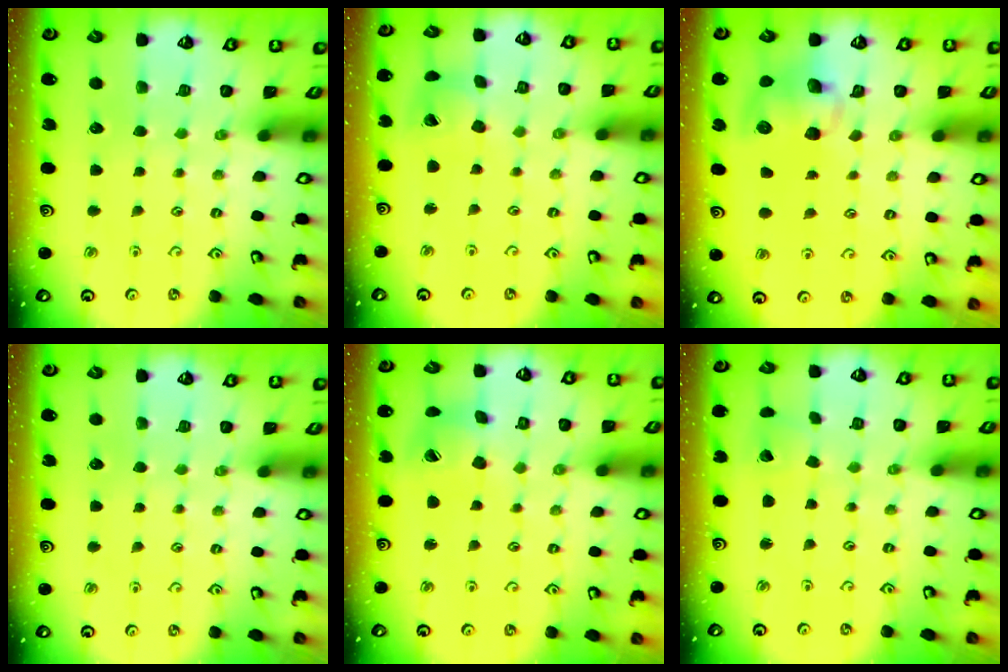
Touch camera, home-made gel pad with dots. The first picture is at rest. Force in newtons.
{"total": 9.7, "press": 9.6, "slide": 1.3}
{"total": 10.3, "press": 10.2, "slide": 1.1}
{"total": 0.0}
{"total": 9.1, "press": 9.0, "slide": 1.2}
{"total": 2.3, "press": 2.3, "slide": 0.1}